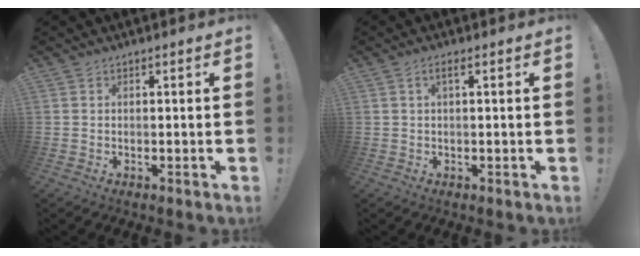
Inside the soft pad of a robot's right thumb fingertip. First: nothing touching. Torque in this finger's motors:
{"motor_torque": [0.04, 0.01, 0.36, 0.03, 0.03]}